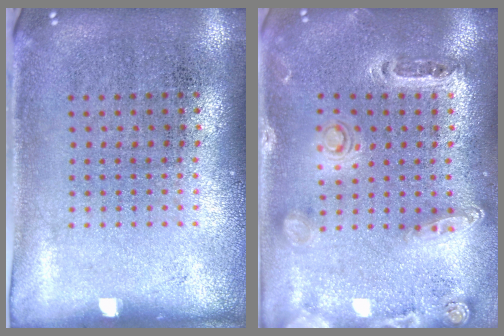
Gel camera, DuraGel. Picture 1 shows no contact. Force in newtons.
{"total": 1.4, "press": 1.4, "slide": 0.3}